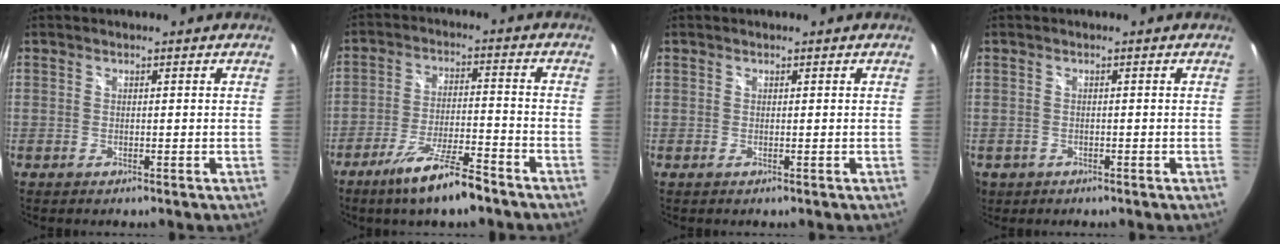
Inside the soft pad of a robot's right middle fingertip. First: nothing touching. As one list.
[{"total": 10.8, "force": [-7.9, 1.5, 7.1], "torque": [-0.148, -0.014, -0.134]}, {"total": 0.0}, {"total": 3.3, "force": [-1.2, 2.8, 1.2], "torque": [-0.031, -0.006, -0.015]}]